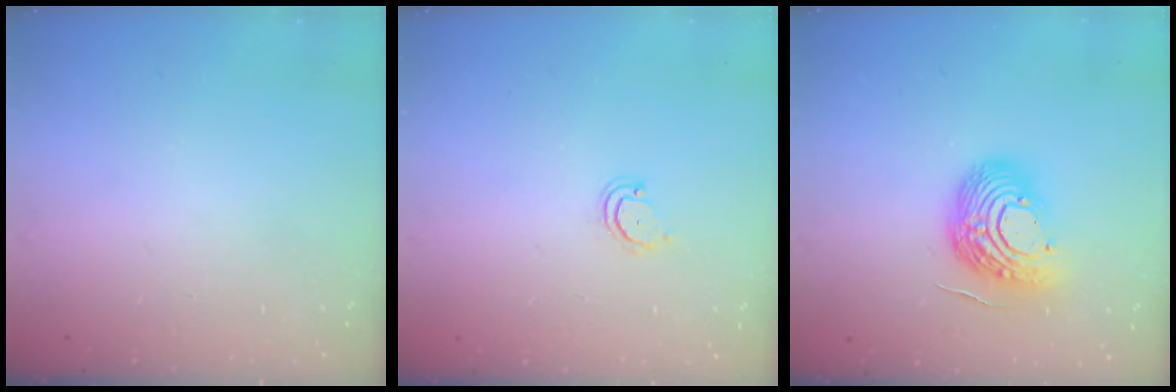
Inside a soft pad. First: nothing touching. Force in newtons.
{"total": 3.3, "press": 3.3, "slide": 0.3}
{"total": 13.9, "press": 13.8, "slide": 1.6}